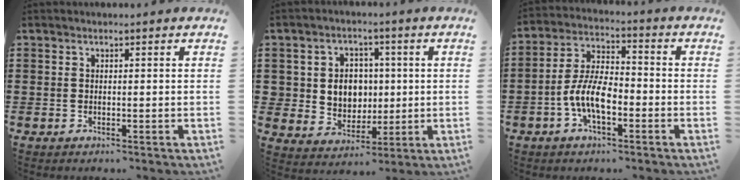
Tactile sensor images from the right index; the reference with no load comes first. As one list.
[{"total": 6.2, "force": [0.8, 5.7, 2.2], "torque": [-0.061, 0.015, 0.013]}, {"total": 8.0, "force": [-2.8, 3.5, 6.6], "torque": [-0.152, -0.001, -0.060]}]